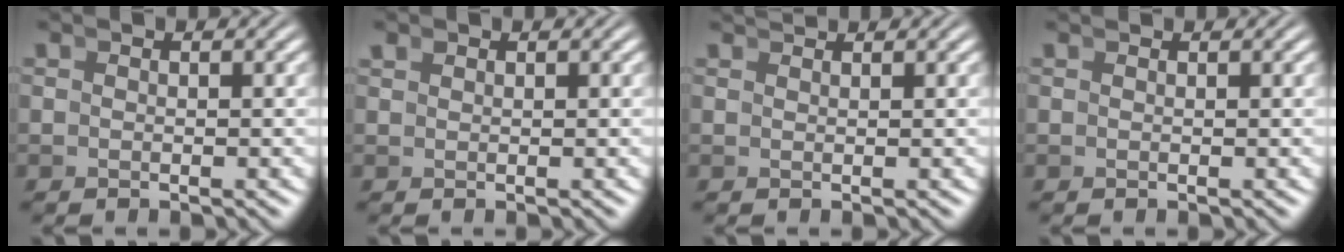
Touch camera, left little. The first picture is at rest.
{"total": 0.8, "force": [0.7, -0.4, 0.0], "torque": [0.005, 0.001, 0.019]}
{"total": 1.7, "force": [1.4, -0.9, -0.1], "torque": [0.015, 0.002, 0.027]}
{"total": 0.0}